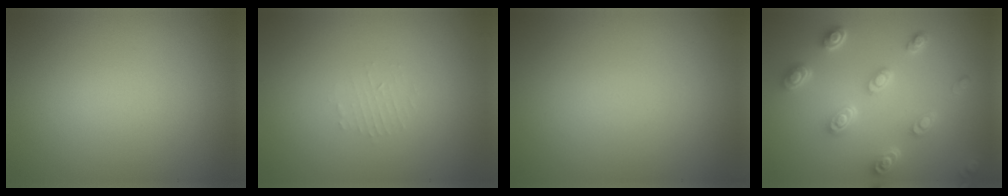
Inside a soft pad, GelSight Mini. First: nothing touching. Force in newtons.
{"total": 0.9, "press": 0.9, "slide": 0.2}
{"total": 0.0}
{"total": 4.6, "press": 3.5, "slide": 2.9}